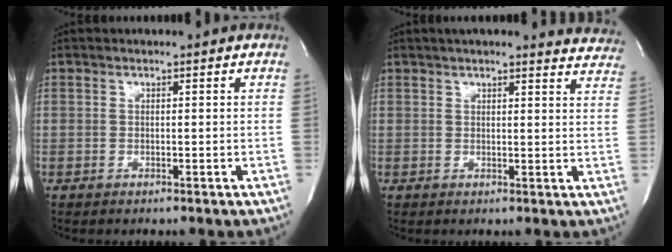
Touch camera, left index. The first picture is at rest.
{"total": 15.8, "force": [14.9, 2.4, 4.8], "torque": [-0.052, -0.024, 0.155]}